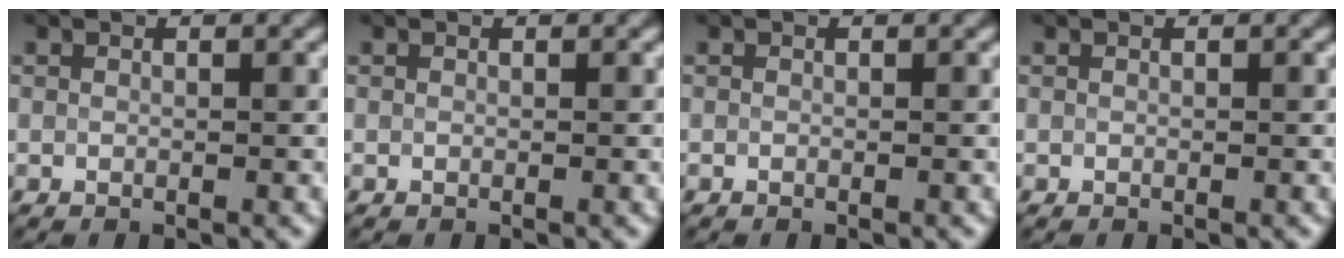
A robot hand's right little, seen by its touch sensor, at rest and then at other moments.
{"total": 0.0}
{"total": 0.0}
{"total": 0.0}